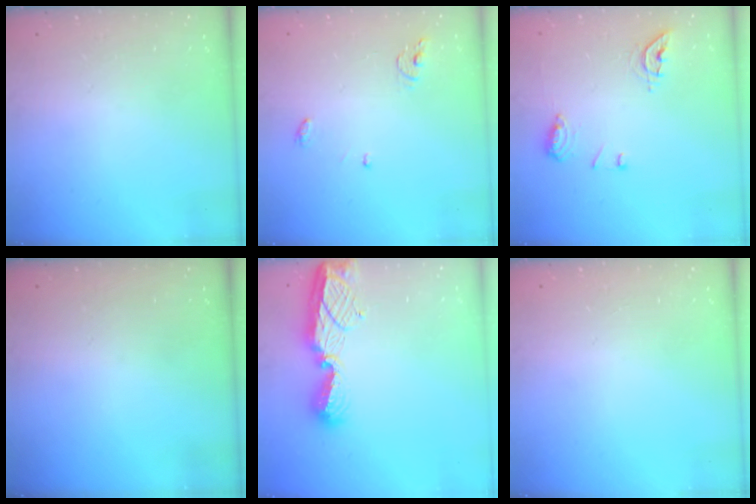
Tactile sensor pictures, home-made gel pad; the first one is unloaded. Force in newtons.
{"total": 4.2, "press": 4.1, "slide": 0.3}
{"total": 9.0, "press": 8.9, "slide": 0.9}
{"total": 0.0}
{"total": 13.5, "press": 13.5, "slide": 0.9}
{"total": 0.0}